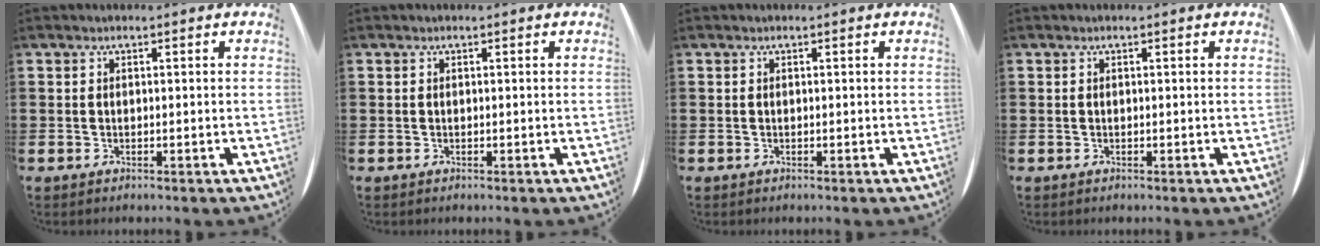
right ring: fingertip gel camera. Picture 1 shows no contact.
{"total": 0.0}
{"total": 0.0}
{"total": 0.0}